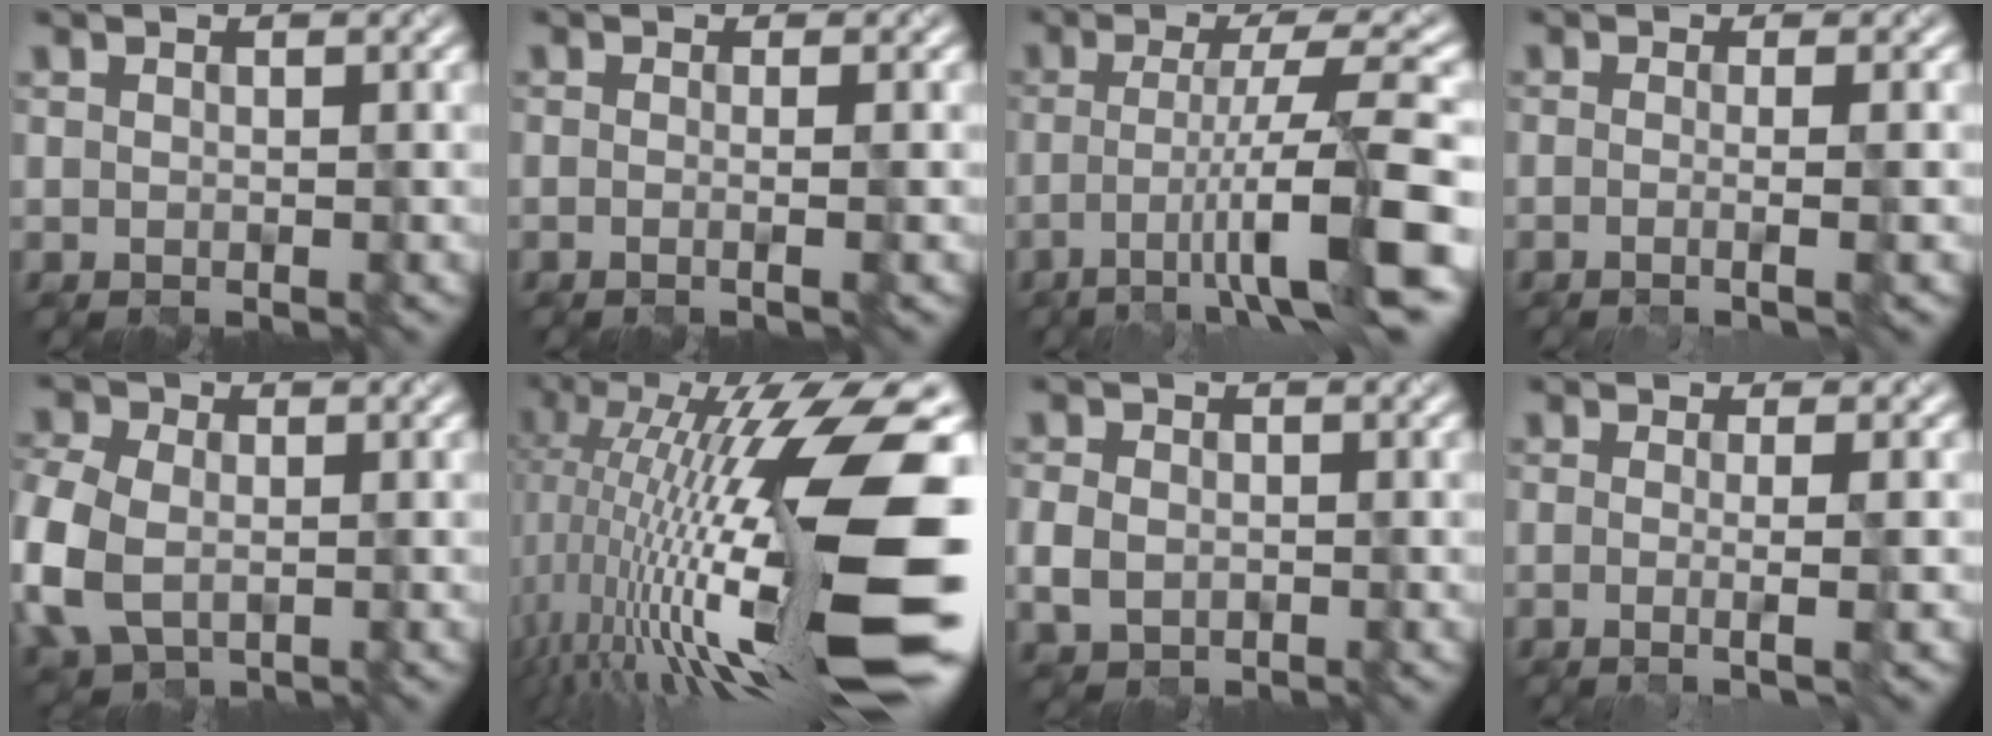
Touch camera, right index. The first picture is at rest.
{"total": 2.6, "force": [0.0, 1.3, 2.2], "torque": [-0.001, 0.002, -0.026]}
{"total": 8.9, "force": [-2.9, 1.0, 8.4], "torque": [-0.124, 0.005, -0.052]}
{"total": 3.2, "force": [-0.3, 1.5, 2.9], "torque": [-0.006, 0.002, -0.028]}
{"total": 8.5, "force": [-1.4, 6.3, 5.5], "torque": [-0.162, -0.015, -0.023]}
{"total": 18.0, "force": [-1.2, 4.6, 17.4], "torque": [-0.302, 0.017, -0.029]}
{"total": 2.6, "force": [-0.6, 2.1, 1.3], "torque": [-0.030, -0.005, -0.010]}
{"total": 3.1, "force": [-0.4, 1.0, 2.8], "torque": [-0.026, 0.000, -0.021]}